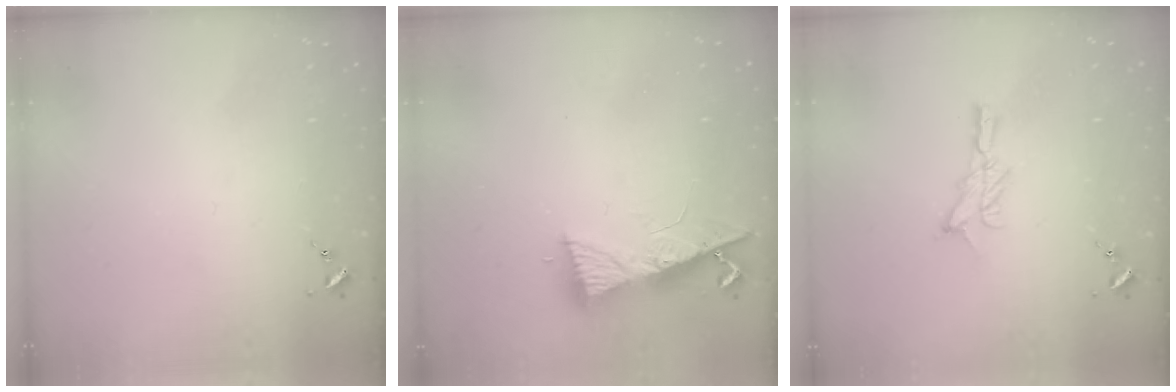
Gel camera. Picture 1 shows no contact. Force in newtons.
{"total": 9.0, "press": 9.0, "slide": 1.1}
{"total": 7.6, "press": 7.6, "slide": 0.1}